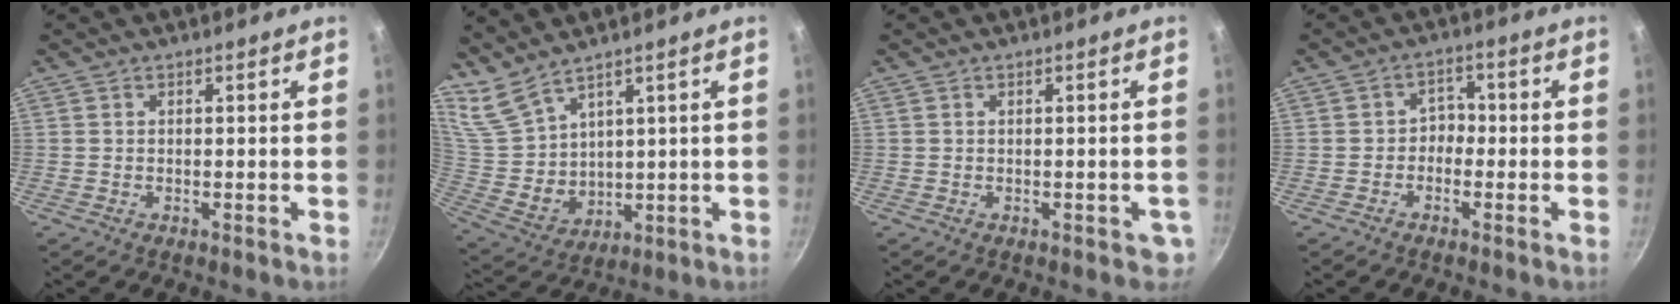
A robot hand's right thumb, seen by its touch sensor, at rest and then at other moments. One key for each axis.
{"total": 8.6, "fx": 6.6, "fy": 3.8, "fz": 4.0, "tx": -0.064, "ty": -0.054, "tz": 0.156}
{"total": 2.1, "fx": -0.5, "fy": 1.3, "fz": 1.5, "tx": -0.003, "ty": 0.006, "tz": -0.003}
{"total": 3.2, "fx": -1.0, "fy": 2.6, "fz": 1.6, "tx": 0.002, "ty": 0.021, "tz": -0.025}